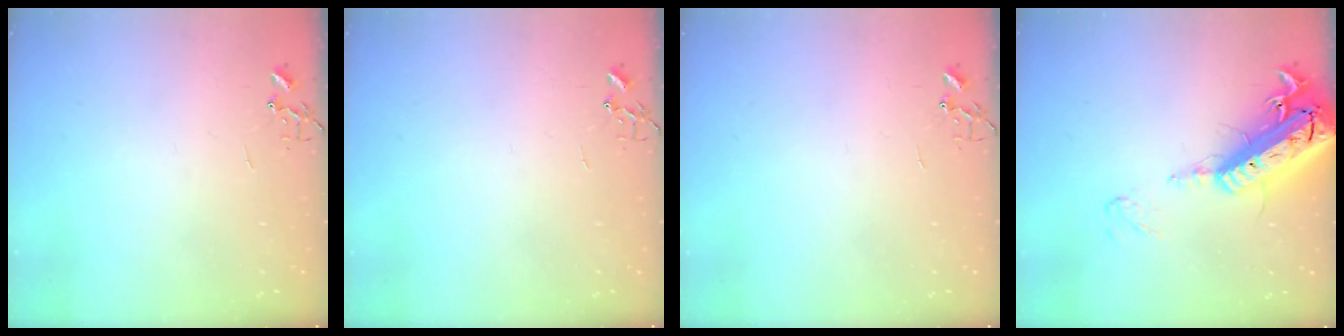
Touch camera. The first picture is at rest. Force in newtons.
{"total": 0.0}
{"total": 0.0}
{"total": 24.5, "press": 24.0, "slide": 5.1}